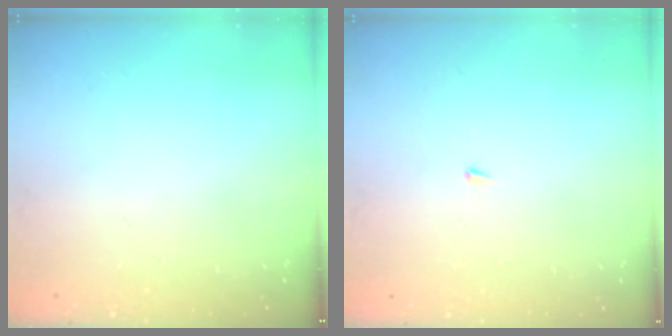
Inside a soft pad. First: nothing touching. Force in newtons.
{"total": 3.3, "press": 3.3, "slide": 0.2}